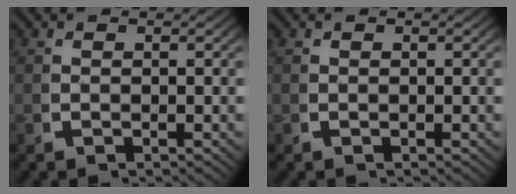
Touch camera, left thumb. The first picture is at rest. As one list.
[{"total": 0.0}]